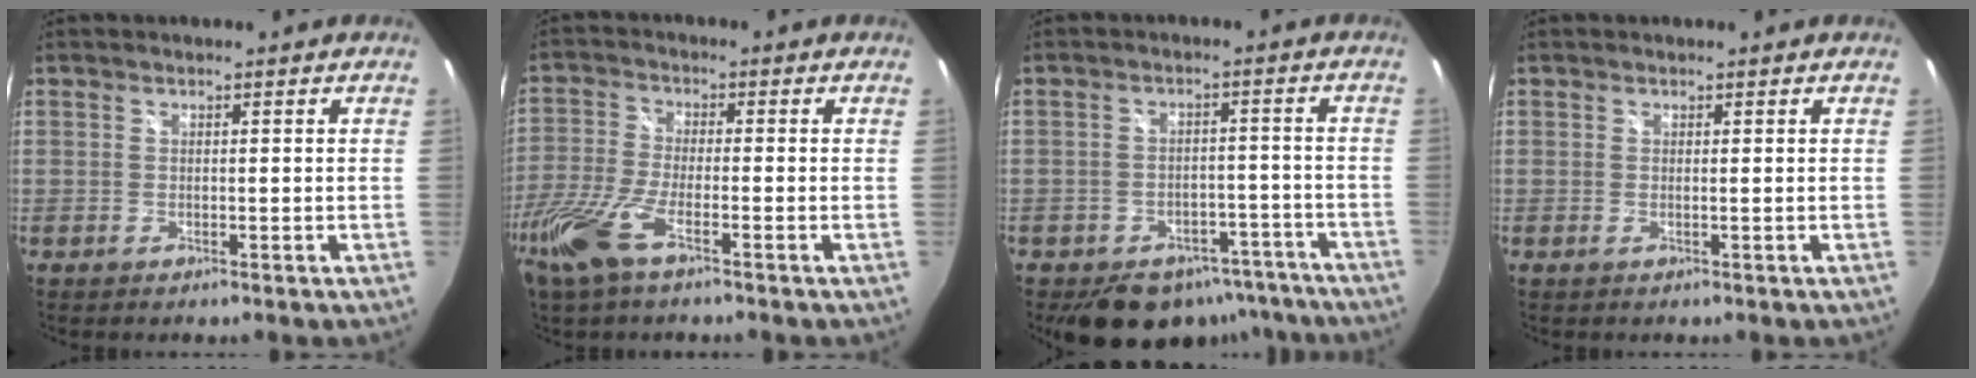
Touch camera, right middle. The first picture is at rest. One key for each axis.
{"total": 10.7, "fx": -6.4, "fy": 2.2, "fz": 8.3, "tx": -0.198, "ty": -0.028, "tz": -0.133}
{"total": 12.7, "fx": -9.3, "fy": 7.4, "fz": 4.3, "tx": -0.083, "ty": 0.022, "tz": -0.097}
{"total": 0.5, "fx": 0.3, "fy": -0.3, "fz": 0.3, "tx": -0.006, "ty": -0.008, "tz": -0.002}